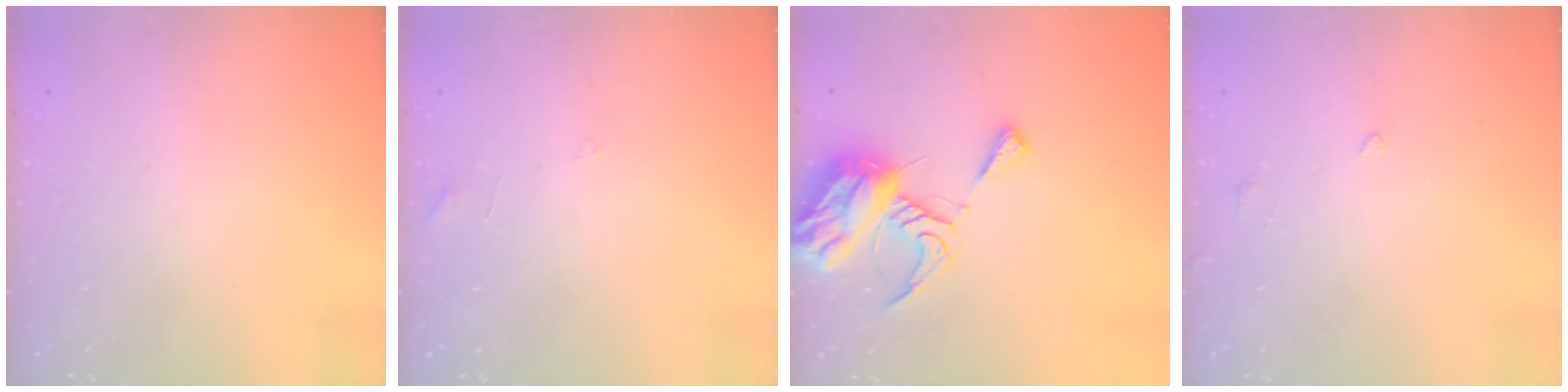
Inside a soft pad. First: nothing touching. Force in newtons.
{"total": 3.4, "press": 3.4, "slide": 0.3}
{"total": 9.8, "press": 9.7, "slide": 1.2}
{"total": 0.0}